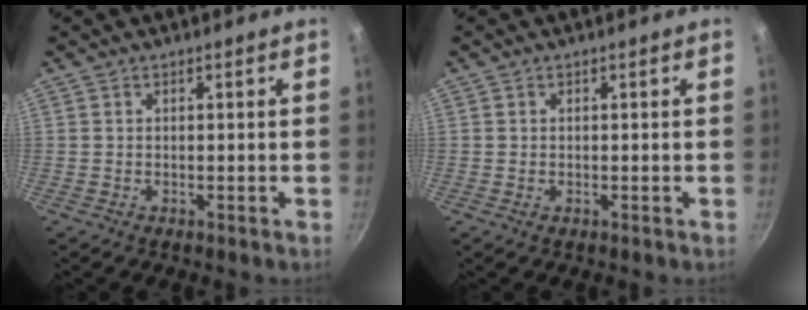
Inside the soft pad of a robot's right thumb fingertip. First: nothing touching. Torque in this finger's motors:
{"motor_torque": [-0.21, -0.06, 0.15, 0.64, -0.09]}